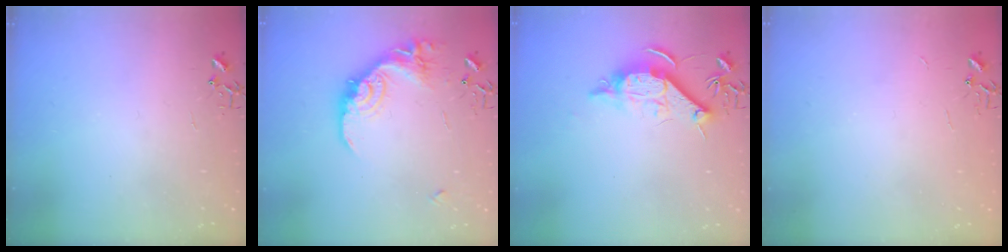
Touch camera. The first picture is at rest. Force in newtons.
{"total": 18.0, "press": 17.9, "slide": 1.1}
{"total": 12.0, "press": 12.0, "slide": 0.6}
{"total": 2.2, "press": 2.2, "slide": 0.3}